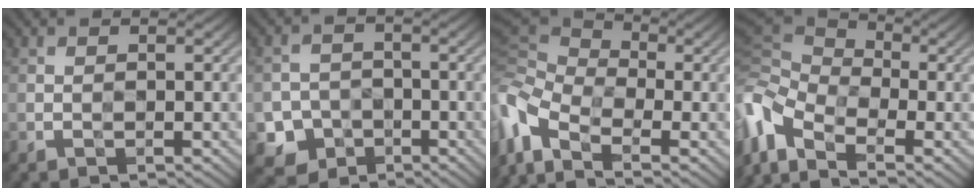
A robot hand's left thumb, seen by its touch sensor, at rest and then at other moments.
{"total": 5.5, "force": [-2.7, 4.6, 1.1], "torque": [-0.020, -0.008, -0.058]}
{"total": 9.9, "force": [-3.7, 5.1, 7.7], "torque": [-0.215, -0.017, -0.069]}
{"total": 10.1, "force": [-4.7, 5.1, 7.3], "torque": [-0.202, -0.015, -0.087]}